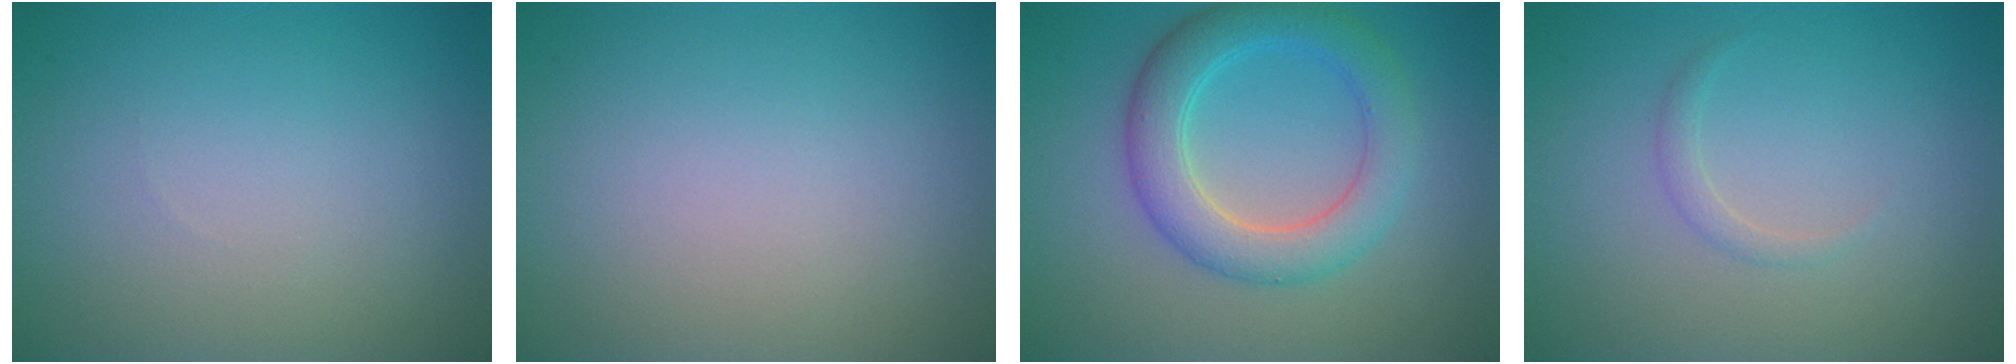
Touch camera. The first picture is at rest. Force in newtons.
{"total": 0.0}
{"total": 5.1, "press": 5.1, "slide": 0.1}
{"total": 0.9, "press": 0.9, "slide": 0.0}